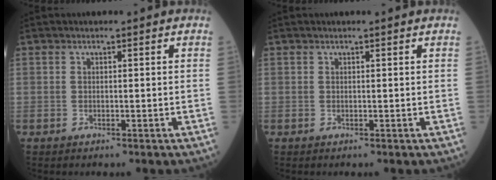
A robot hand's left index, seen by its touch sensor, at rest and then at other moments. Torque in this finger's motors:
{"motor_torque": [-0.20, -0.14, 0.00, 0.02]}